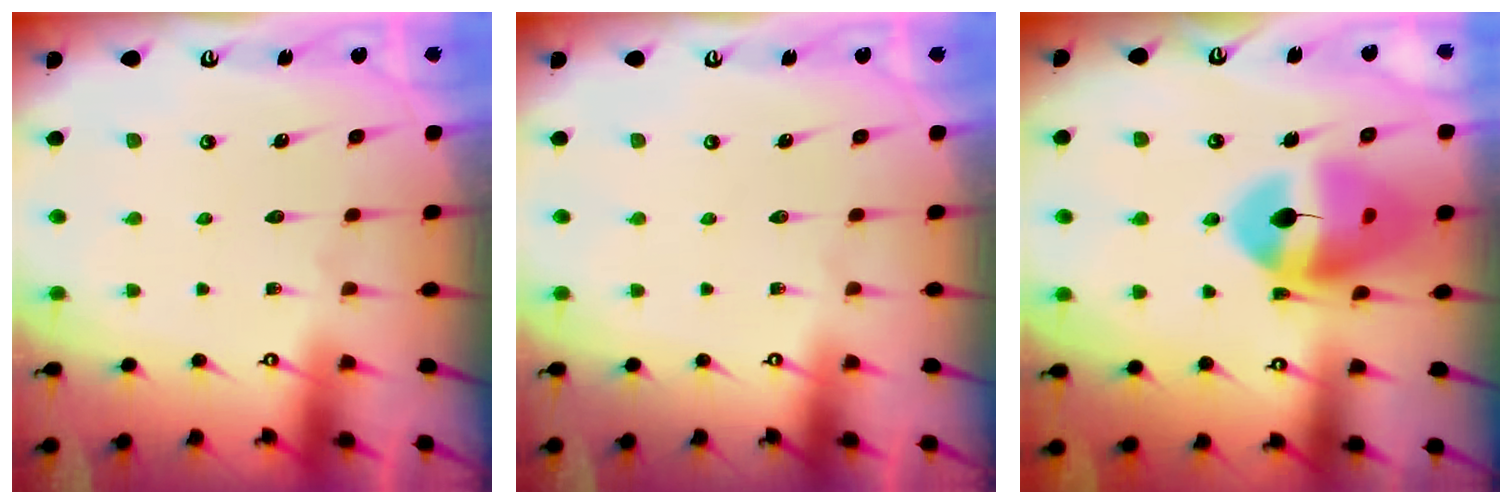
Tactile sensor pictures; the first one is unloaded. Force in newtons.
{"total": 0.0}
{"total": 15.0, "press": 14.9, "slide": 1.9}